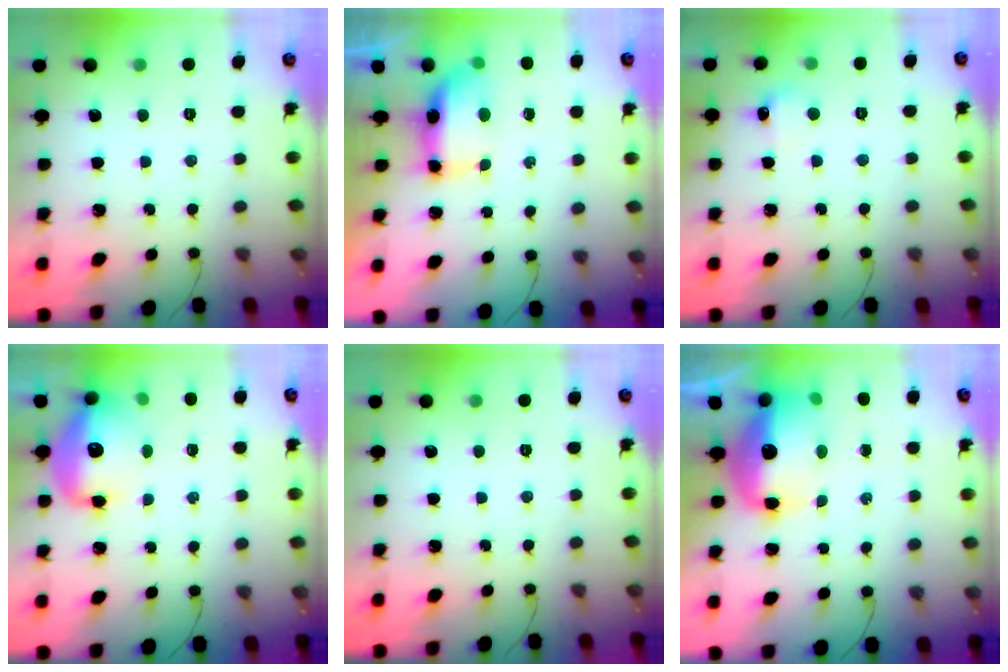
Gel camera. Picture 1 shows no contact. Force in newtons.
{"total": 7.7, "press": 7.3, "slide": 2.5}
{"total": 5.8, "press": 5.6, "slide": 1.5}
{"total": 12.4, "press": 12.0, "slide": 3.2}
{"total": 0.0}
{"total": 13.4, "press": 13.1, "slide": 3.0}